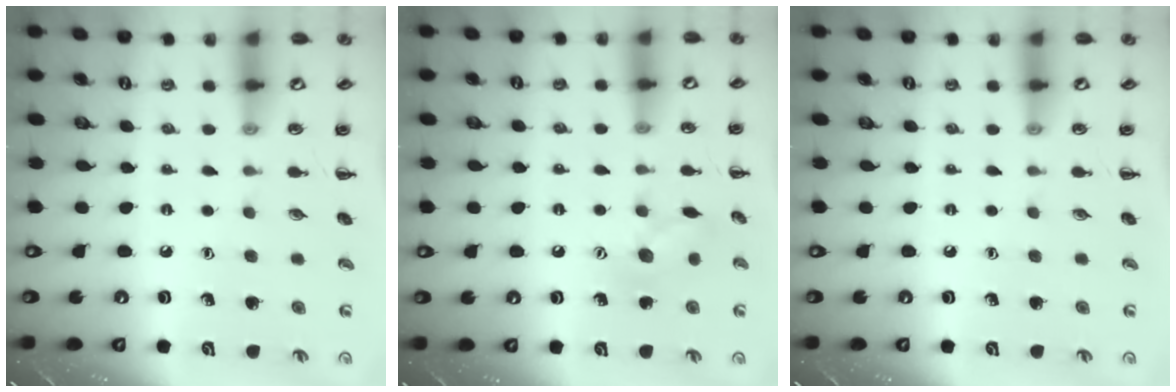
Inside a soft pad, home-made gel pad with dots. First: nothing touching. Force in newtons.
{"total": 8.5, "press": 8.4, "slide": 0.3}
{"total": 0.0}